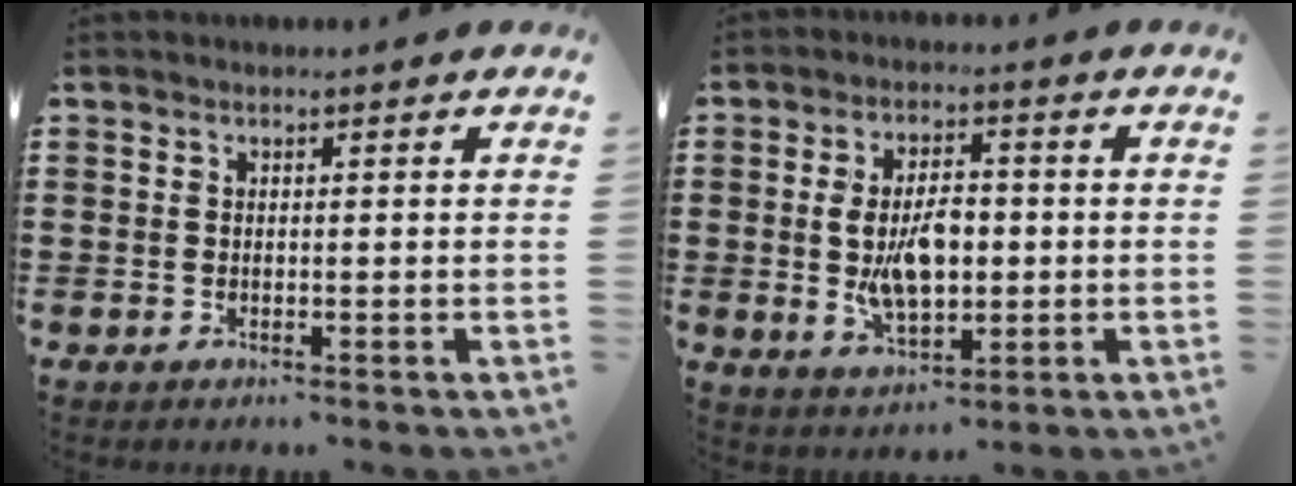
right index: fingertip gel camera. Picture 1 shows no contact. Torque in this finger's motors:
{"motor_torque": [2.14, 0.00, 0.59, 0.14]}